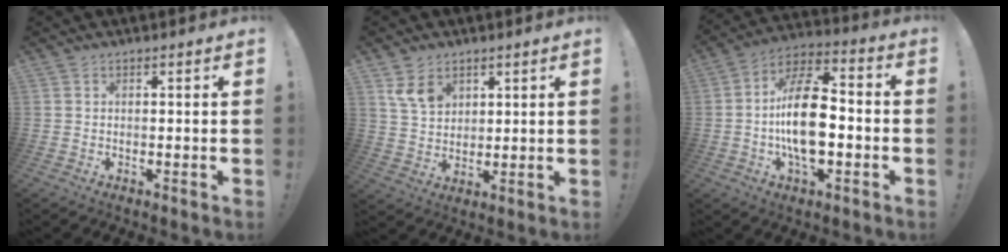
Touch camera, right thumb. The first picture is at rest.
{"total": 7.9, "force": [4.6, 5.5, 3.4], "torque": [-0.056, -0.015, 0.091]}
{"total": 17.8, "force": [-2.9, 9.3, 14.9], "torque": [-0.271, 0.012, -0.052]}